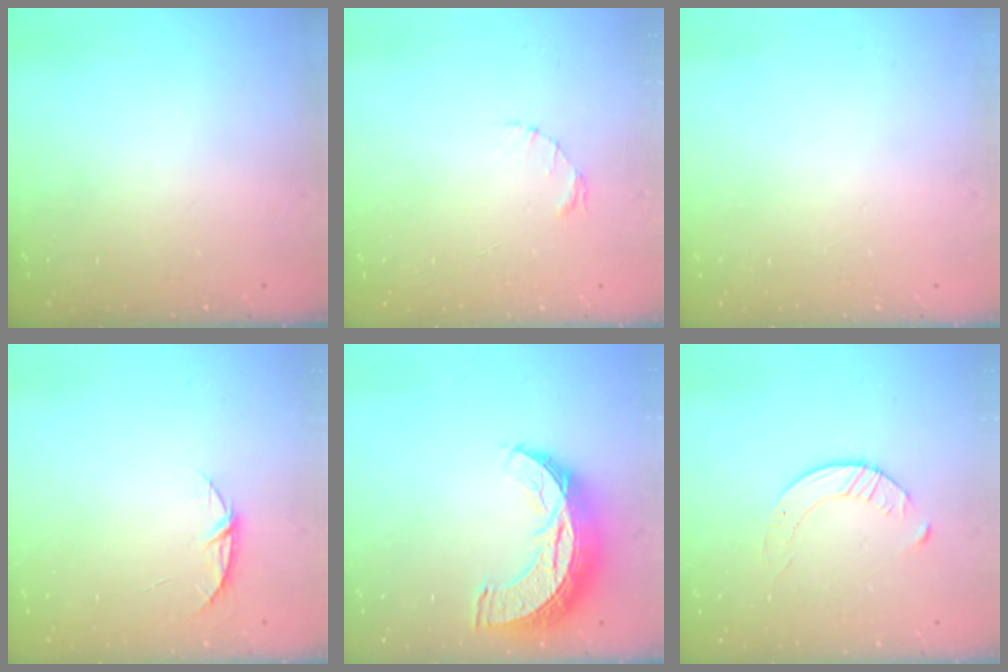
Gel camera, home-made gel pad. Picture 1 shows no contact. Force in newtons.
{"total": 1.6, "press": 1.5, "slide": 0.3}
{"total": 0.0}
{"total": 5.4, "press": 5.4, "slide": 0.6}
{"total": 12.7, "press": 12.7, "slide": 0.8}
{"total": 4.6, "press": 4.5, "slide": 0.6}